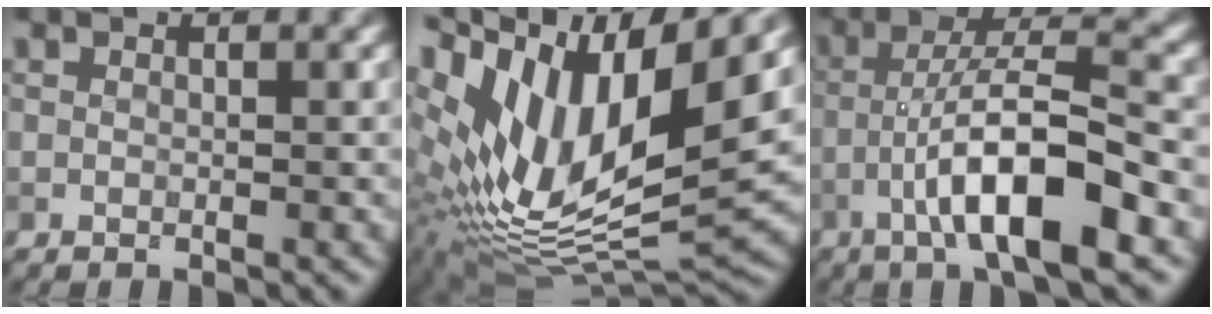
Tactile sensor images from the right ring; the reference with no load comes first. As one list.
[{"total": 16.1, "force": [4.8, 7.1, 13.6], "torque": [-0.276, 0.008, 0.083]}, {"total": 8.6, "force": [-3.5, 1.6, 7.7], "torque": [-0.124, 0.021, -0.064]}]